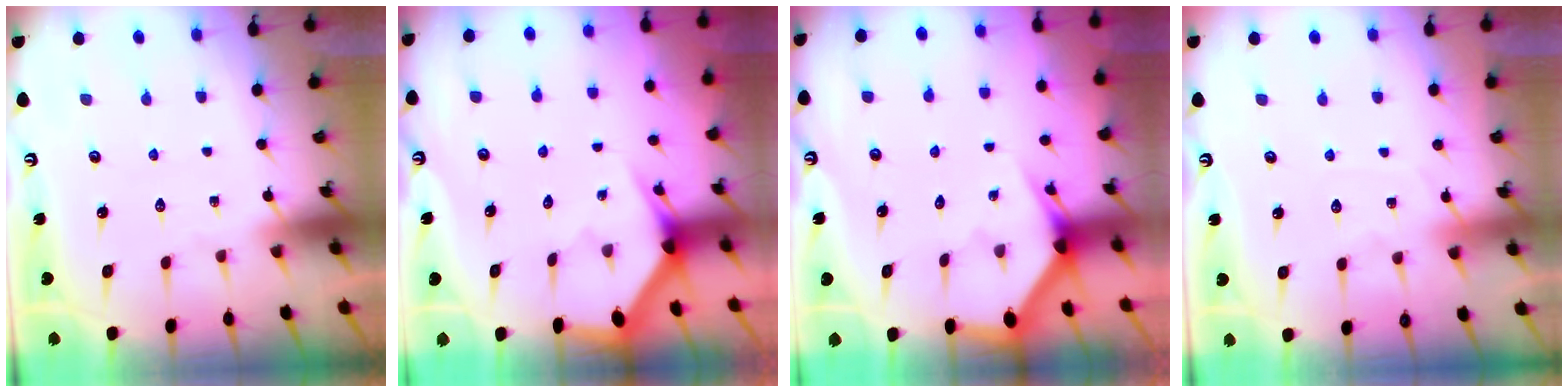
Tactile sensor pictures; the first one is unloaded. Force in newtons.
{"total": 3.0, "press": 3.0, "slide": 0.2}
{"total": 2.7, "press": 2.7, "slide": 0.1}
{"total": 5.8, "press": 5.7, "slide": 0.7}